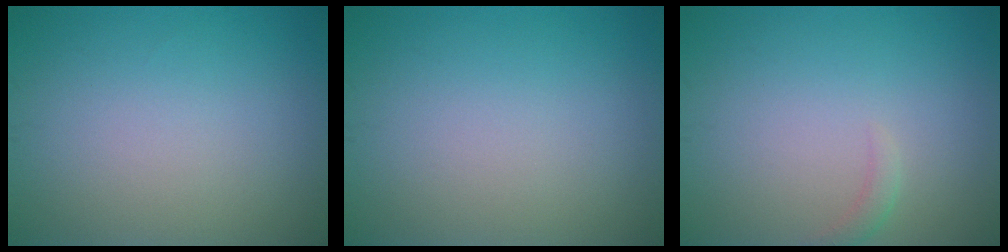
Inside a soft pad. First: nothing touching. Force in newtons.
{"total": 0.0}
{"total": 1.0, "press": 0.9, "slide": 0.2}